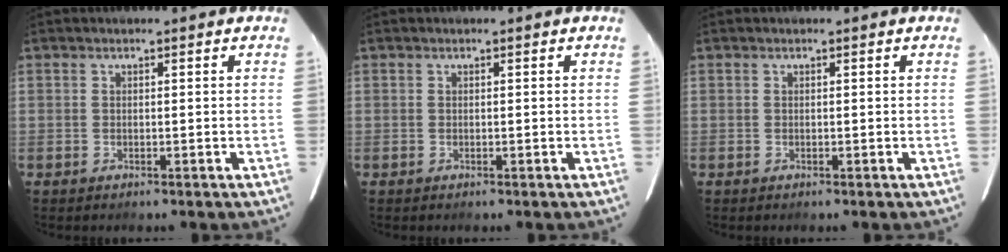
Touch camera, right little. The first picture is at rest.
{"total": 0.0}
{"total": 0.0}